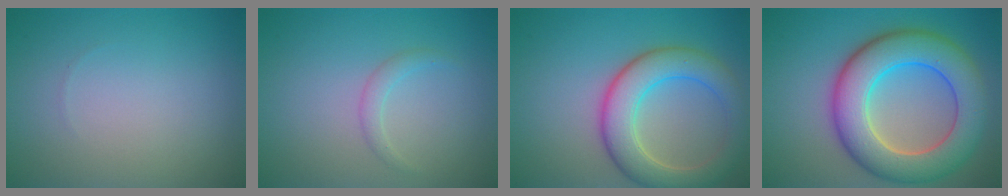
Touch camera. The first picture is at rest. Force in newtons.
{"total": 1.2, "press": 1.2, "slide": 0.0}
{"total": 6.6, "press": 6.6, "slide": 0.4}
{"total": 10.0, "press": 9.9, "slide": 0.5}